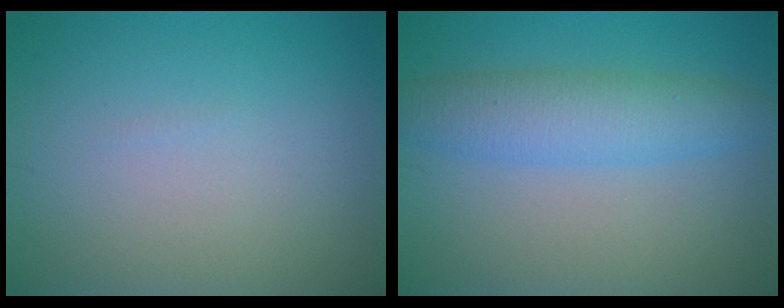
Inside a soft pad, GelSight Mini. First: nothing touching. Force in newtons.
{"total": 4.5, "press": 4.5, "slide": 0.1}